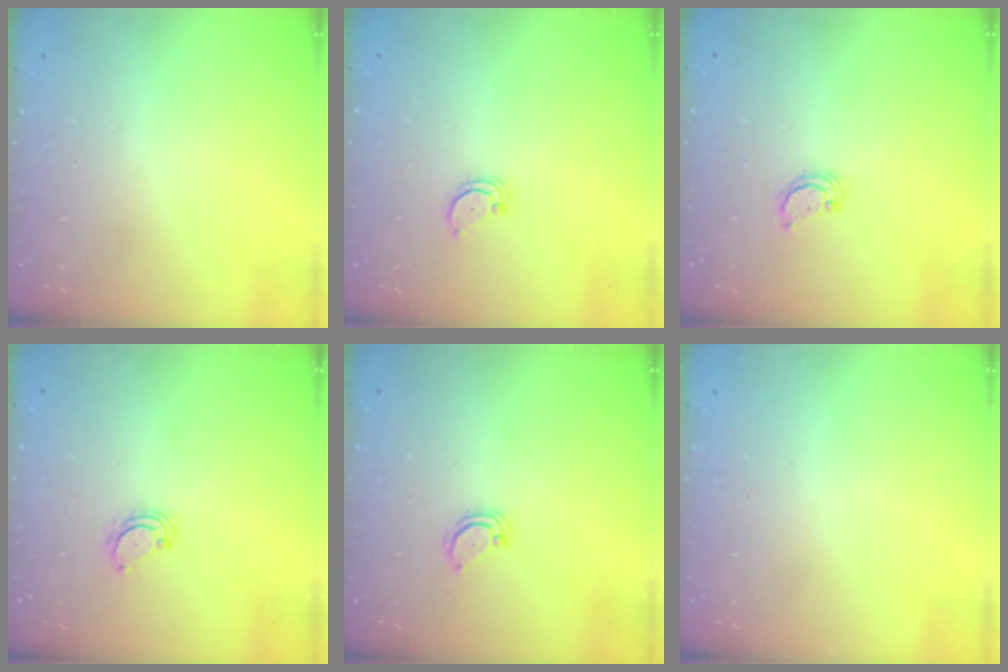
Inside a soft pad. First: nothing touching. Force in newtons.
{"total": 1.5, "press": 1.5, "slide": 0.2}
{"total": 2.4, "press": 2.4, "slide": 0.2}
{"total": 2.3, "press": 2.3, "slide": 0.2}
{"total": 3.0, "press": 3.0, "slide": 0.2}
{"total": 0.0}